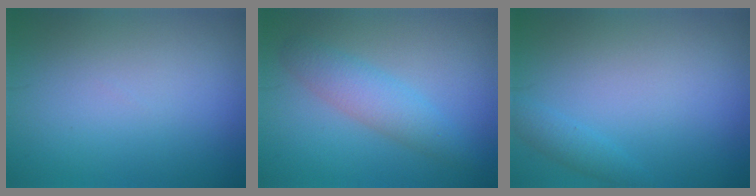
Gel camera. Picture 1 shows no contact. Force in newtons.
{"total": 3.1, "press": 3.1, "slide": 0.1}
{"total": 1.3, "press": 1.3, "slide": 0.1}